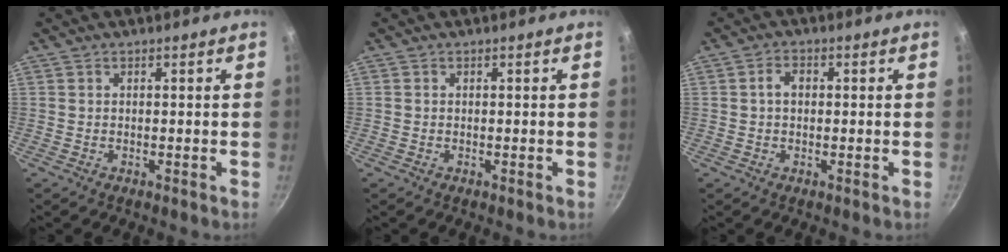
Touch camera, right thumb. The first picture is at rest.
{"total": 0.0}
{"total": 2.8, "force": [0.3, 2.0, 2.0], "torque": [-0.025, 0.008, 0.002]}